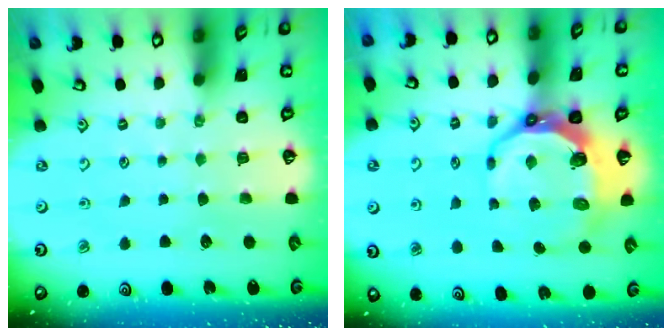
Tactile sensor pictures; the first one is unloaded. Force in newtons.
{"total": 11.5, "press": 10.6, "slide": 4.4}